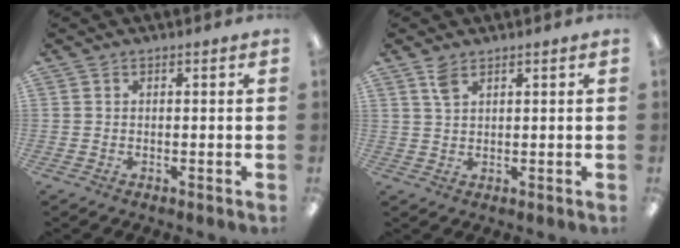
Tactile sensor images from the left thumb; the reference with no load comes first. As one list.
[{"total": 3.2, "force": [2.3, 1.3, 1.9], "torque": [-0.036, -0.004, 0.041]}]